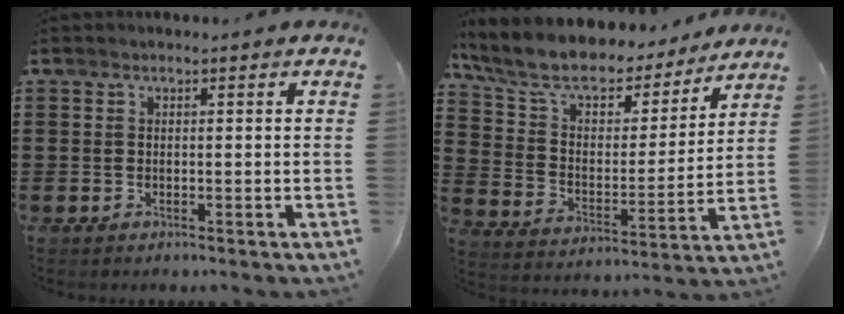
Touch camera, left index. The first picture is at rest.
{"total": 9.2, "force": [7.6, 3.7, 3.6], "torque": [-0.107, -0.045, 0.132]}